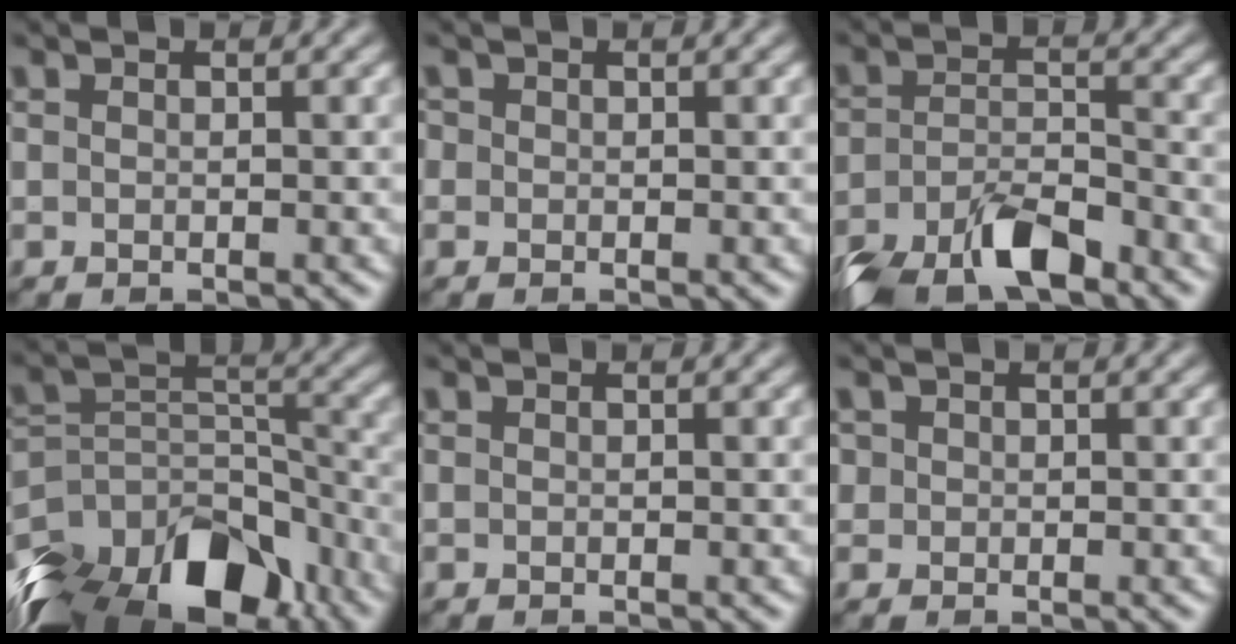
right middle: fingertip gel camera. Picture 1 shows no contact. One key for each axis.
{"total": 0.7, "fx": 0.1, "fy": 0.7, "fz": 0.1, "tx": 0.002, "ty": 0.002, "tz": -0.001}
{"total": 7.0, "fx": -5.3, "fy": 2.6, "fz": 3.8, "tx": -0.073, "ty": -0.005, "tz": -0.102}
{"total": 14.5, "fx": -11.5, "fy": 7.2, "fz": 5.1, "tx": -0.105, "ty": 0.013, "tz": -0.186}
{"total": 0.0}
{"total": 0.9, "fx": 0.4, "fy": 0.8, "fz": 0.0, "tx": 0.002, "ty": 0.002, "tz": 0.006}